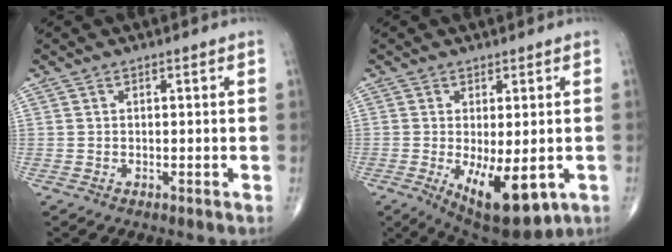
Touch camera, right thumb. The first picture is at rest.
{"total": 12.3, "force": [-3.5, 5.1, 10.6], "torque": [-0.153, -0.021, -0.034]}